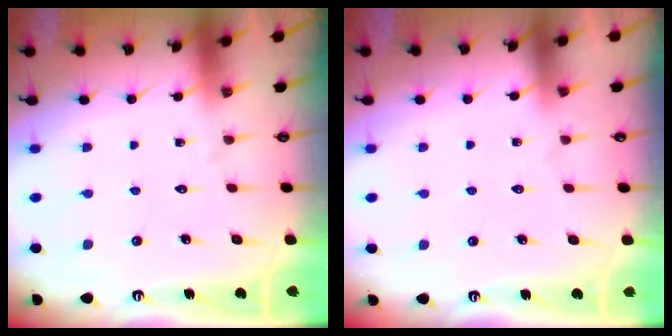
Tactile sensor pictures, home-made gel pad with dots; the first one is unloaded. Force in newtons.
{"total": 1.7, "press": 1.7, "slide": 0.4}